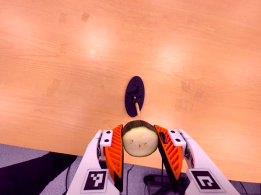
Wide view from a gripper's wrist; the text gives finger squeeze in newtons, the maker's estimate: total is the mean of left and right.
{"total": 11.9, "left": 12.1, "right": 11.7}